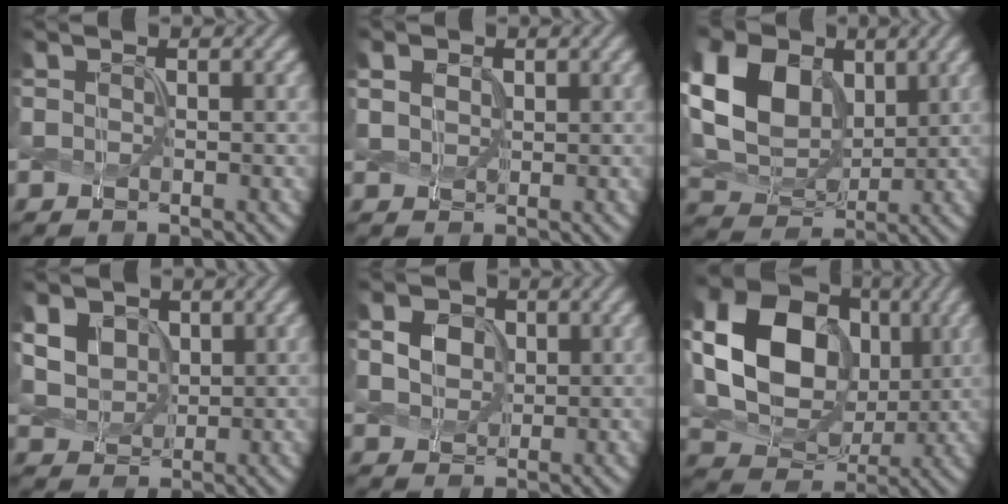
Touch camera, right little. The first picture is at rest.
{"total": 0.9, "force": [0.1, 0.8, 0.2], "torque": [-0.023, 0.001, 0.016]}
{"total": 8.6, "force": [1.6, 6.6, 5.3], "torque": [-0.143, 0.010, 0.030]}
{"total": 5.0, "force": [1.5, 4.0, 2.6], "torque": [-0.096, 0.009, 0.039]}
{"total": 2.4, "force": [0.0, 2.1, 1.1], "torque": [-0.038, 0.001, 0.000]}
{"total": 12.5, "force": [1.0, 9.8, 7.7], "torque": [-0.169, 0.003, 0.019]}